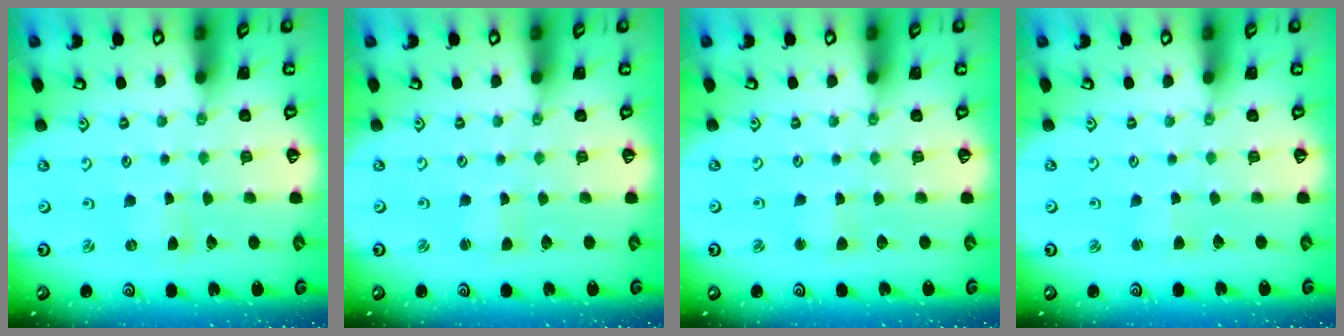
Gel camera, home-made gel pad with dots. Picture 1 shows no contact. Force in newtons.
{"total": 1.0, "press": 1.0, "slide": 0.0}
{"total": 2.5, "press": 2.5, "slide": 0.5}
{"total": 2.1, "press": 2.1, "slide": 0.2}